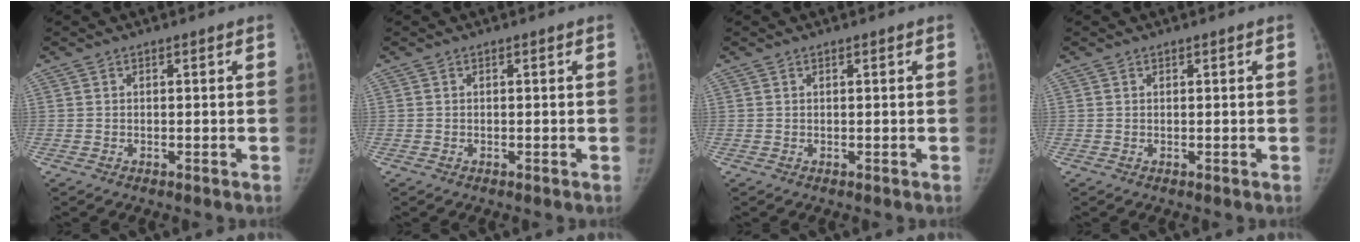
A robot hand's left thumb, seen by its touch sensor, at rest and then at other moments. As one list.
[{"total": 0.0}, {"total": 0.0}, {"total": 0.0}]